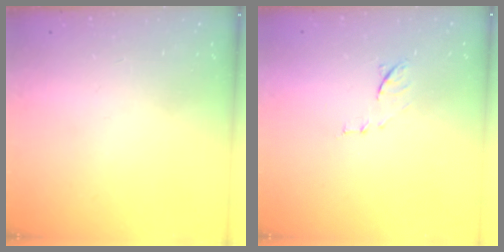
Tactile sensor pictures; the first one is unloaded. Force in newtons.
{"total": 7.9, "press": 7.9, "slide": 0.7}